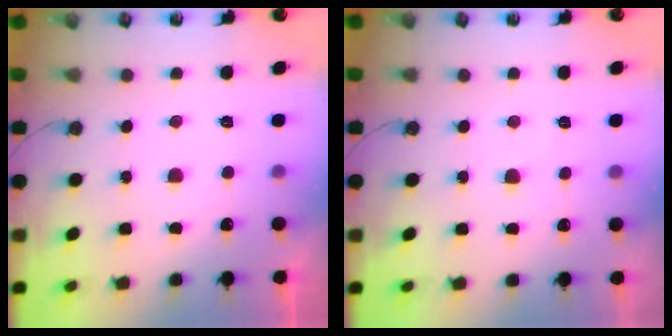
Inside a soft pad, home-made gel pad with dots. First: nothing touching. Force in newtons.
{"total": 2.9, "press": 2.9, "slide": 0.5}